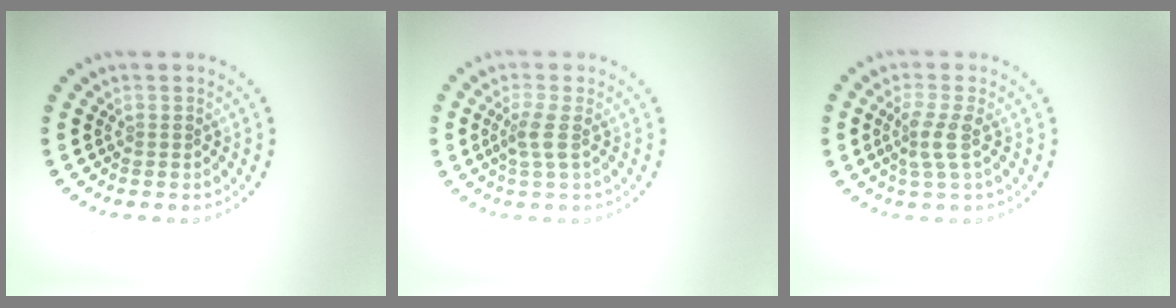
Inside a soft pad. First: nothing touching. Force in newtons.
{"total": 2.1, "press": 1.6, "slide": 1.4}
{"total": 2.4, "press": 1.7, "slide": 1.7}